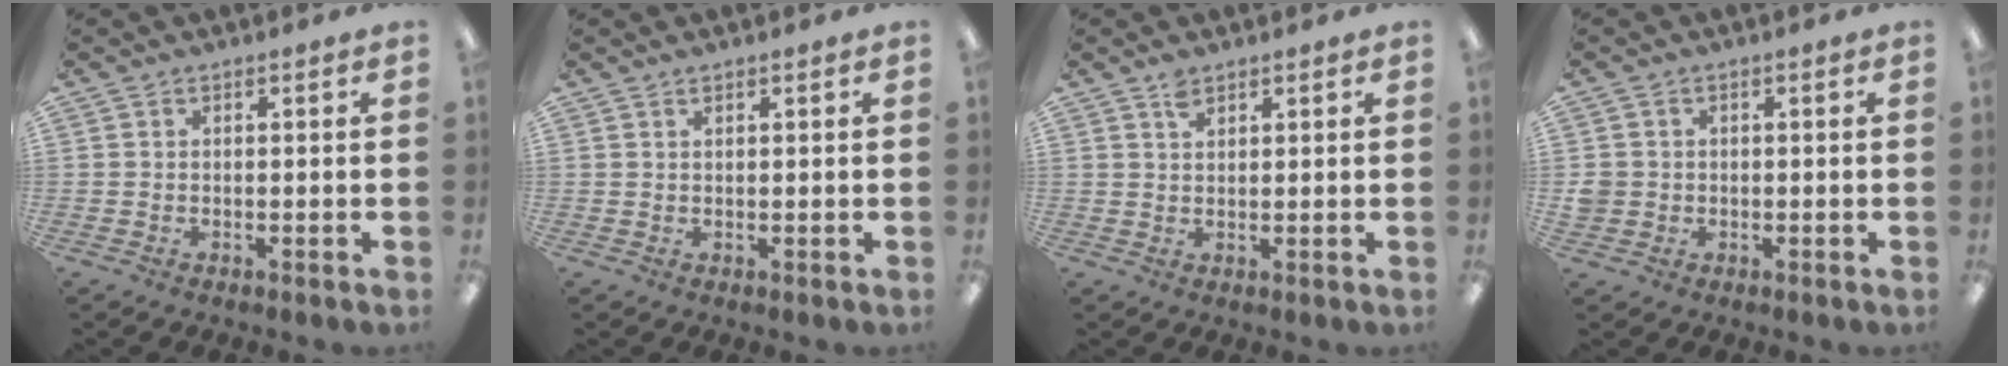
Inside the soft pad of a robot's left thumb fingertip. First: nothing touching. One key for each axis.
{"total": 0.8, "fx": 0.7, "fy": 0.3, "fz": 0.4, "tx": -0.008, "ty": 0.000, "tz": 0.012}
{"total": 2.5, "fx": 1.9, "fy": 1.2, "fz": 1.1, "tx": -0.027, "ty": -0.003, "tz": 0.037}
{"total": 2.7, "fx": -0.1, "fy": 2.7, "fz": 0.5, "tx": -0.012, "ty": 0.004, "tz": -0.001}